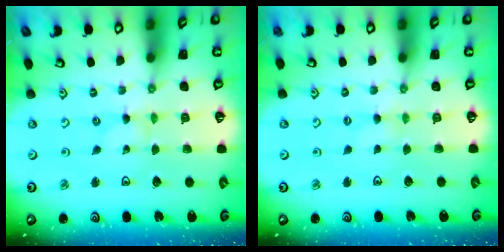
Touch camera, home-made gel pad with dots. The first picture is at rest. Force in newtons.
{"total": 1.0, "press": 0.9, "slide": 0.2}